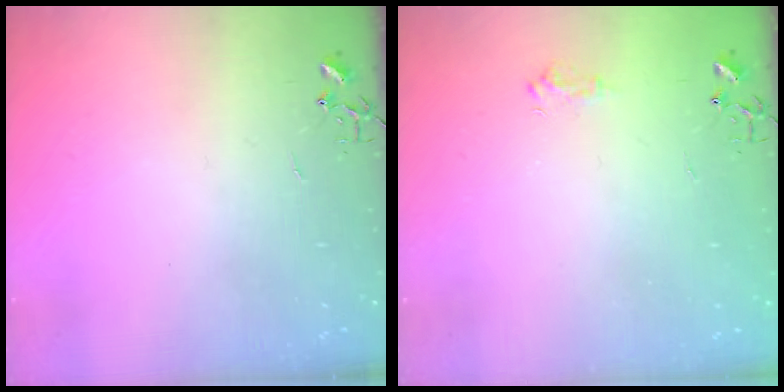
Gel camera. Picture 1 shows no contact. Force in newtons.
{"total": 6.6, "press": 6.6, "slide": 0.8}